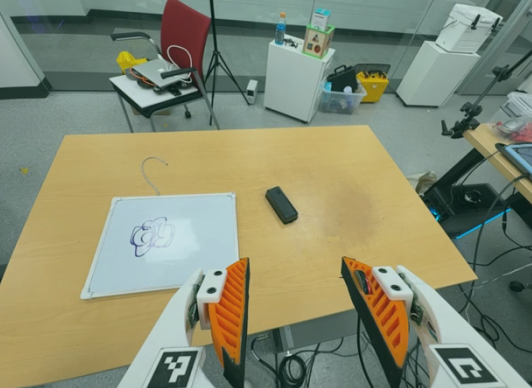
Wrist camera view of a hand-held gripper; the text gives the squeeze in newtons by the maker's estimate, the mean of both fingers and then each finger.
{"total": 0.0}